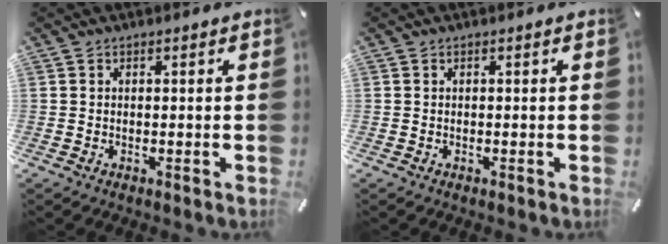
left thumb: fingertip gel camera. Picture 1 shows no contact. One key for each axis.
{"total": 0.0}